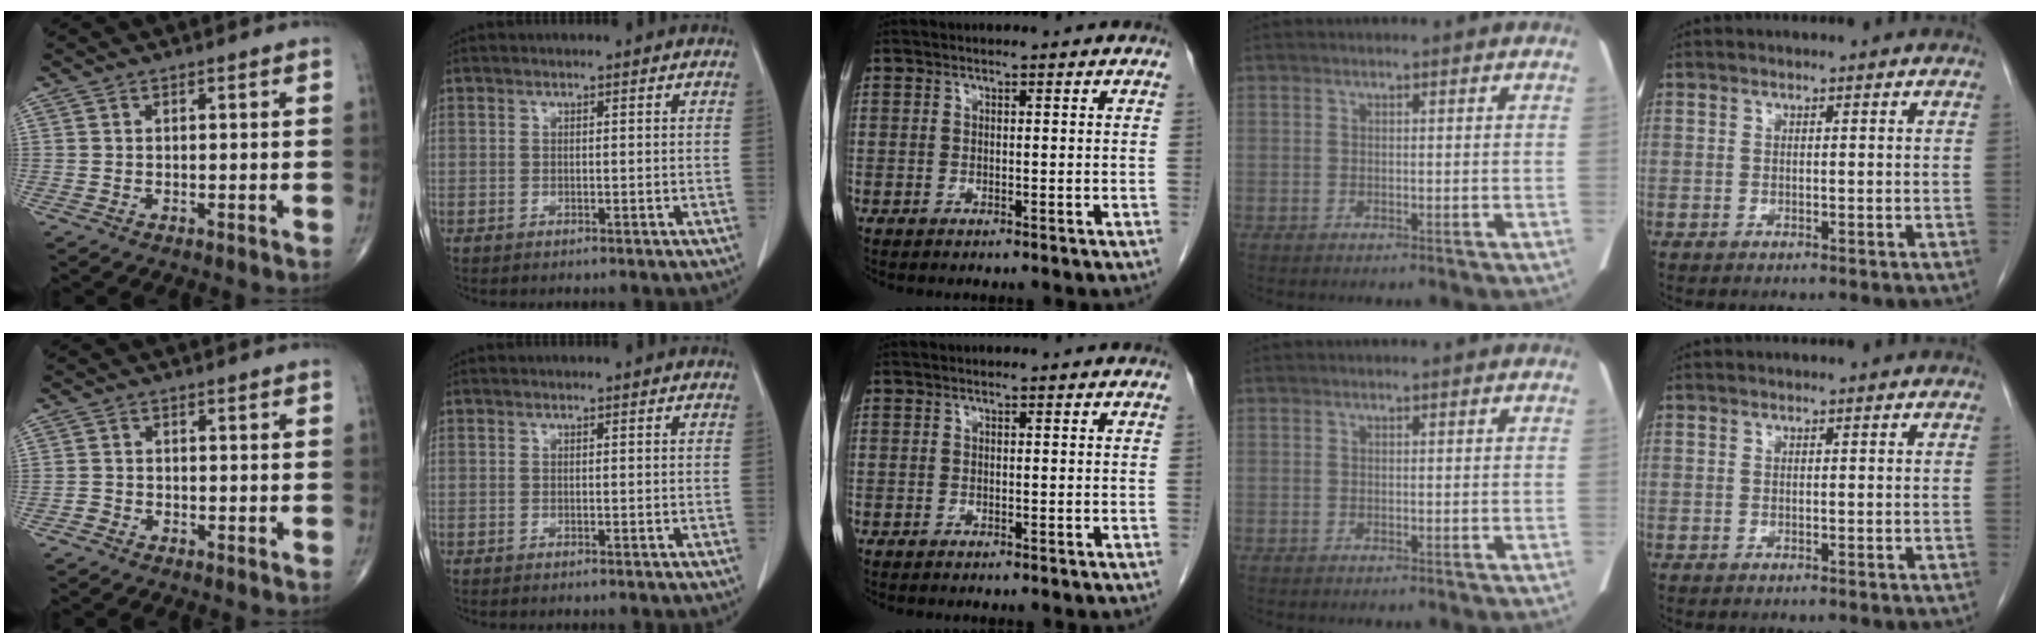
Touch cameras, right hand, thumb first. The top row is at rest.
{"thumb": {"total": 1.3, "force": [-1.0, 0.9, 0.1], "torque": [-0.003, 0.002, -0.026]}}